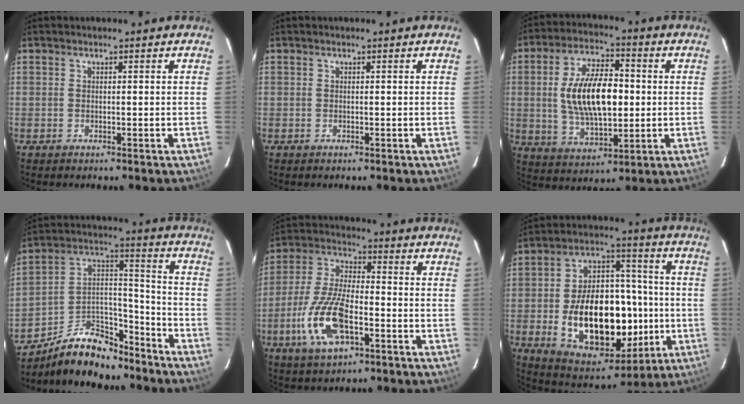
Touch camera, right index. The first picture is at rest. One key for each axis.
{"total": 0.0}
{"total": 15.5, "fx": 0.5, "fy": 7.5, "fz": 13.5, "tx": -0.251, "ty": 0.009, "tz": 0.016}
{"total": 15.4, "fx": -11.8, "fy": 7.4, "fz": 6.6, "tx": -0.129, "ty": 0.055, "tz": -0.185}
{"total": 14.4, "fx": -5.5, "fy": 5.8, "fz": 12.0, "tx": -0.263, "ty": -0.007, "tz": -0.102}
{"total": 24.6, "fx": -4.7, "fy": 15.0, "fz": 18.9, "tx": -0.338, "ty": 0.029, "tz": -0.046}